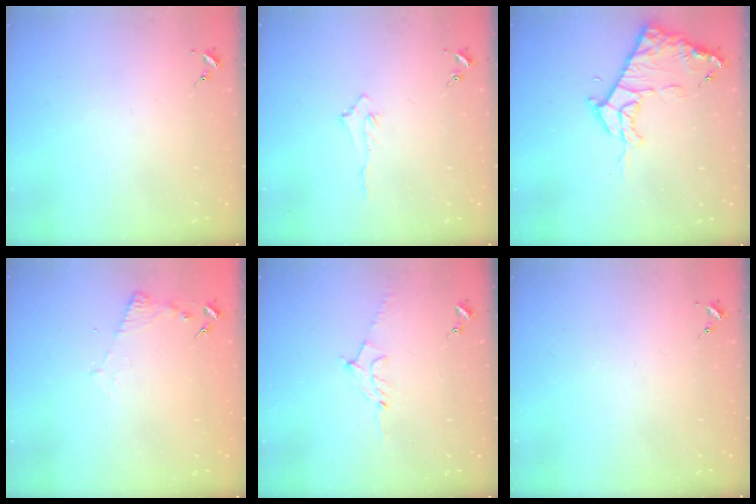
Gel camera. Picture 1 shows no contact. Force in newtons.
{"total": 3.2, "press": 3.2, "slide": 0.4}
{"total": 12.0, "press": 12.0, "slide": 1.2}
{"total": 4.6, "press": 4.6, "slide": 0.5}
{"total": 7.9, "press": 7.9, "slide": 1.0}
{"total": 0.0}